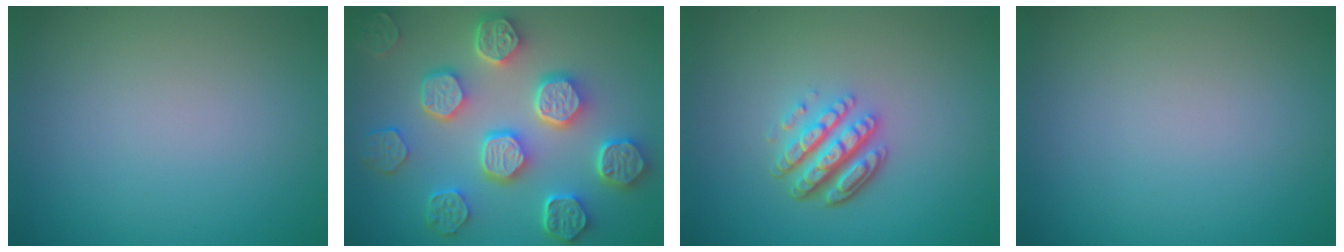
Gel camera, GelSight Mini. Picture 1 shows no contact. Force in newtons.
{"total": 8.3, "press": 6.5, "slide": 5.2}
{"total": 4.6, "press": 3.4, "slide": 3.2}
{"total": 0.0}